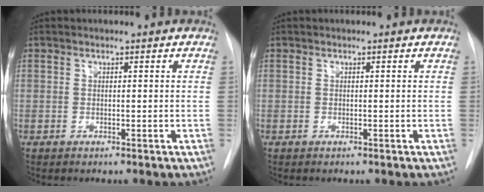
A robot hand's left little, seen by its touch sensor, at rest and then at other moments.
{"total": 0.0}